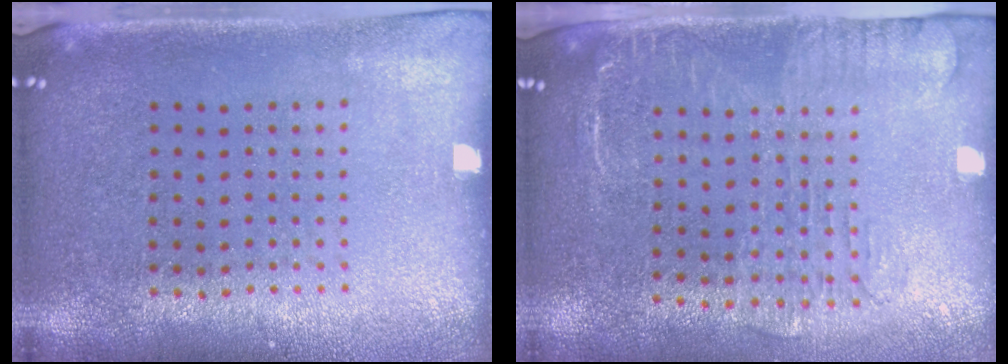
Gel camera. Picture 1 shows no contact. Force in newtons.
{"total": 2.0, "press": 1.6, "slide": 1.1}